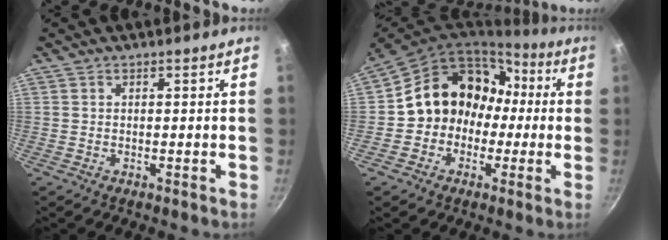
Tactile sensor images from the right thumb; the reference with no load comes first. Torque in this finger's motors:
{"motor_torque": [-0.50, 1.12, 0.89, -0.87, 0.23]}